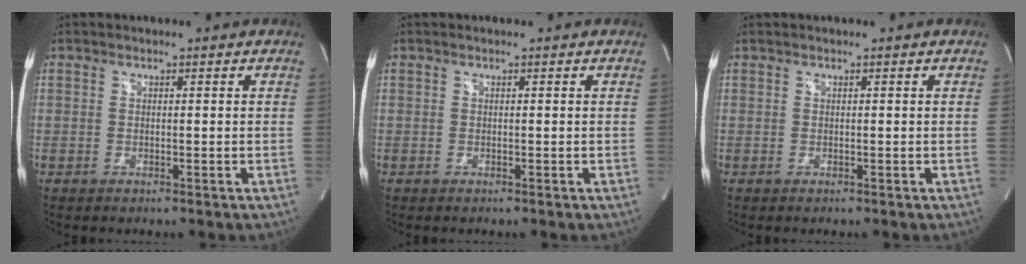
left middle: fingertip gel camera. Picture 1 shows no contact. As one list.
[{"total": 0.0}, {"total": 0.0}]